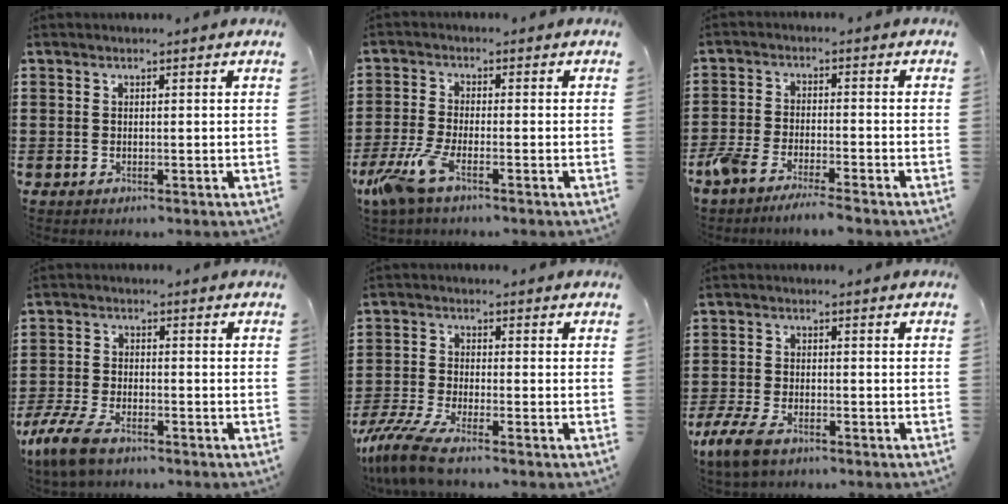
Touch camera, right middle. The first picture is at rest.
{"total": 5.9, "force": [-3.4, 1.5, 4.6], "torque": [-0.122, -0.018, -0.069]}
{"total": 4.8, "force": [-4.4, 0.4, 1.9], "torque": [-0.060, -0.011, -0.092]}
{"total": 7.1, "force": [-5.3, 2.4, 4.0], "torque": [-0.104, -0.002, -0.107]}
{"total": 6.5, "force": [-5.1, 0.9, 3.9], "torque": [-0.103, -0.020, -0.104]}
{"total": 5.1, "force": [-3.5, 2.0, 3.0], "torque": [-0.085, -0.006, -0.075]}